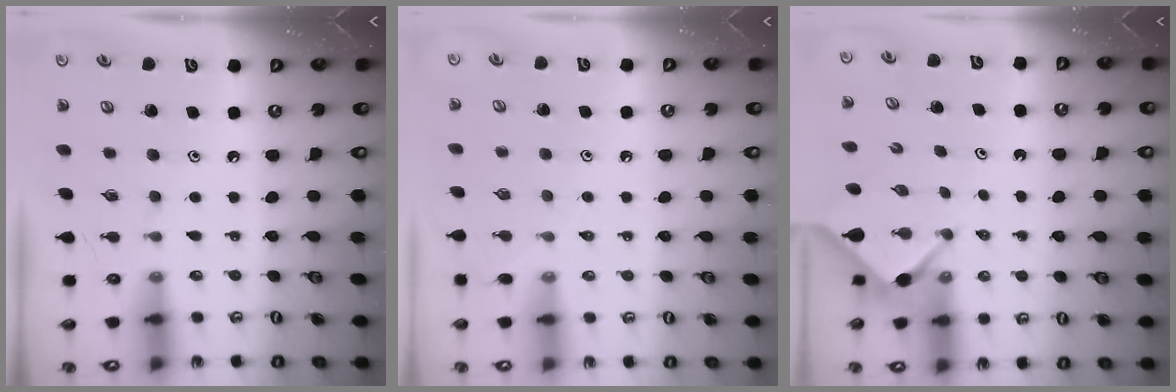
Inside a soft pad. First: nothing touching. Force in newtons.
{"total": 4.0, "press": 4.0, "slide": 0.7}
{"total": 2.9, "press": 2.9, "slide": 0.4}